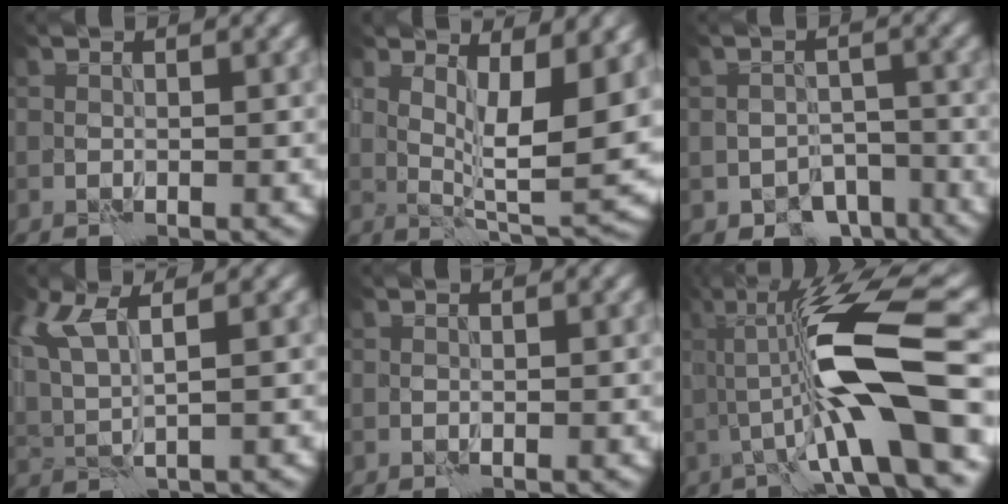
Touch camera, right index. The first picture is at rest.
{"total": 7.1, "force": [2.8, 1.9, 6.3], "torque": [-0.101, -0.022, 0.057]}
{"total": 5.3, "force": [-3.7, 3.3, 1.8], "torque": [-0.010, -0.013, -0.054]}
{"total": 4.8, "force": [2.4, 1.5, 3.9], "torque": [-0.091, 0.004, 0.048]}
{"total": 0.0}
{"total": 11.5, "force": [0.2, 1.7, 11.4], "torque": [-0.186, 0.012, 0.003]}